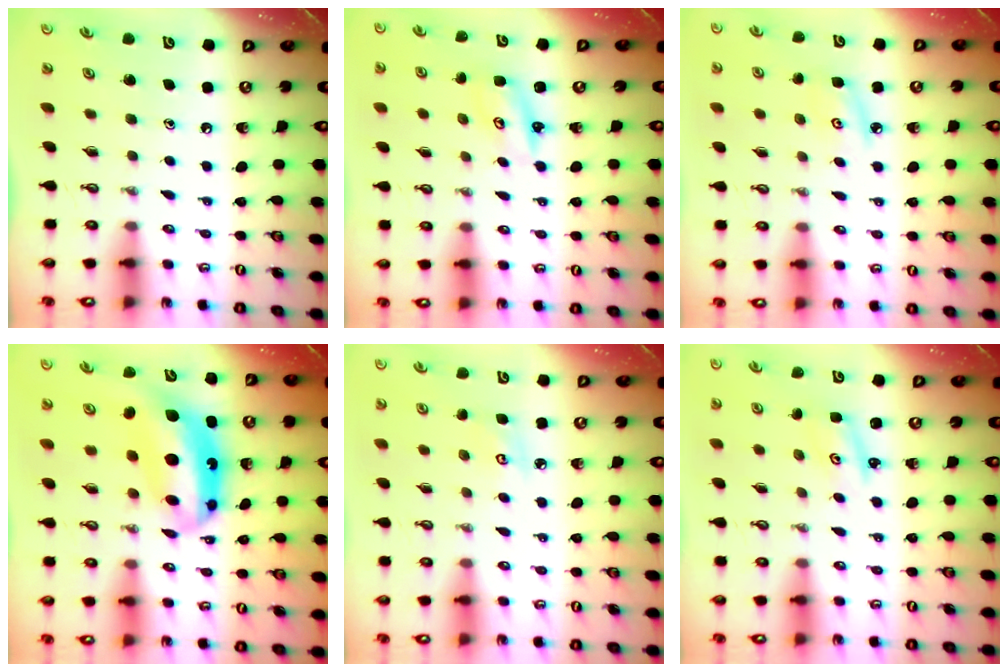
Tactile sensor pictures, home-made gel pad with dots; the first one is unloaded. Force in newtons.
{"total": 2.7, "press": 2.7, "slide": 0.2}
{"total": 5.2, "press": 5.1, "slide": 0.6}
{"total": 12.4, "press": 12.3, "slide": 1.1}
{"total": 4.1, "press": 4.1, "slide": 0.4}
{"total": 2.1, "press": 2.1, "slide": 0.2}